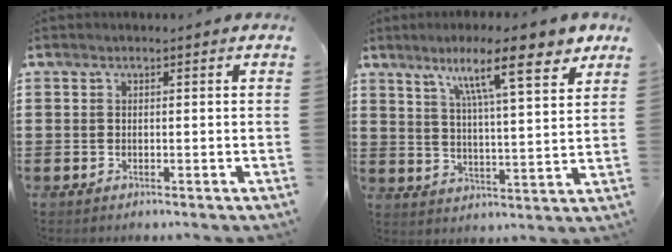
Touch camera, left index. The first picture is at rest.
{"total": 12.3, "force": [8.3, 1.9, 8.9], "torque": [-0.150, -0.035, 0.131]}